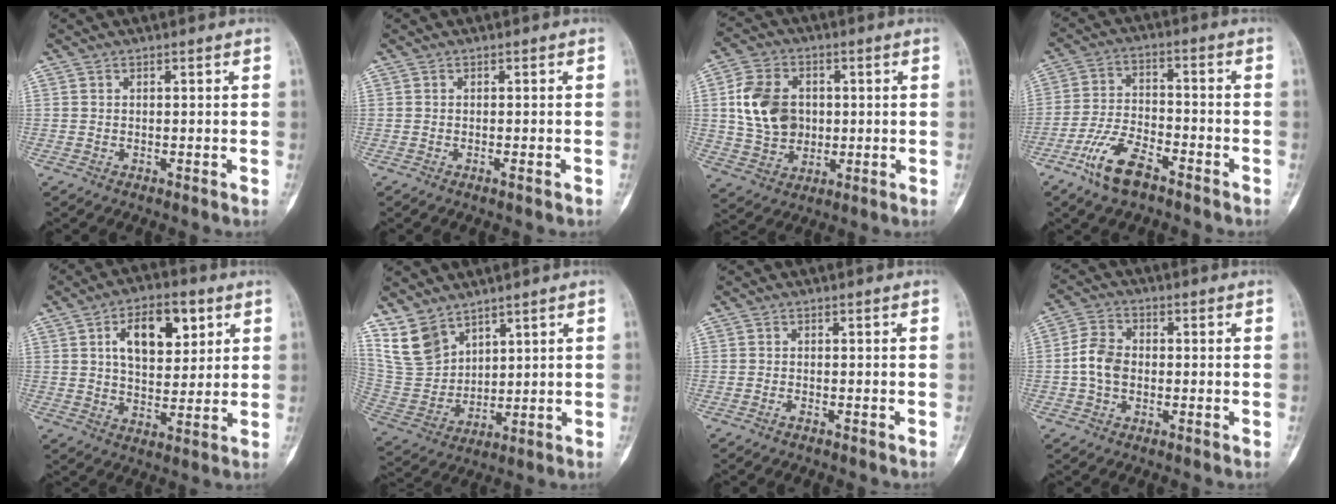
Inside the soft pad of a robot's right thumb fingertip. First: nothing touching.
{"total": 0.8, "force": [-0.5, 0.0, 0.6], "torque": [-0.009, 0.000, -0.008]}
{"total": 12.0, "force": [1.4, 9.3, 7.4], "torque": [-0.114, 0.002, 0.028]}
{"total": 9.8, "force": [-6.4, 4.0, 6.2], "torque": [-0.126, 0.032, -0.125]}
{"total": 12.7, "force": [4.7, 7.0, 9.5], "torque": [-0.113, -0.009, 0.074]}
{"total": 9.8, "force": [7.0, 5.9, 3.5], "torque": [-0.058, -0.036, 0.165]}
{"total": 0.6, "force": [-0.5, 0.2, 0.3], "torque": [-0.009, 0.005, -0.010]}
{"total": 6.3, "force": [-0.7, 4.6, 4.2], "torque": [-0.077, 0.017, -0.021]}